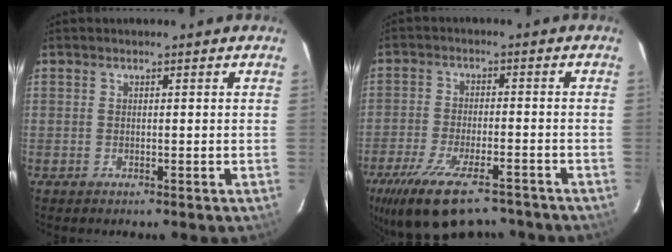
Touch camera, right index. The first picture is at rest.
{"total": 18.0, "force": [-13.3, 6.5, 10.3], "torque": [-0.212, -0.041, -0.210]}